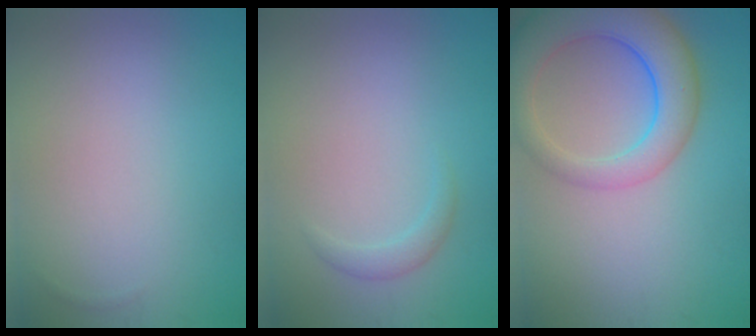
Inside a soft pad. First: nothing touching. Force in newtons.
{"total": 1.2, "press": 1.2, "slide": 0.0}
{"total": 7.3, "press": 7.2, "slide": 0.6}